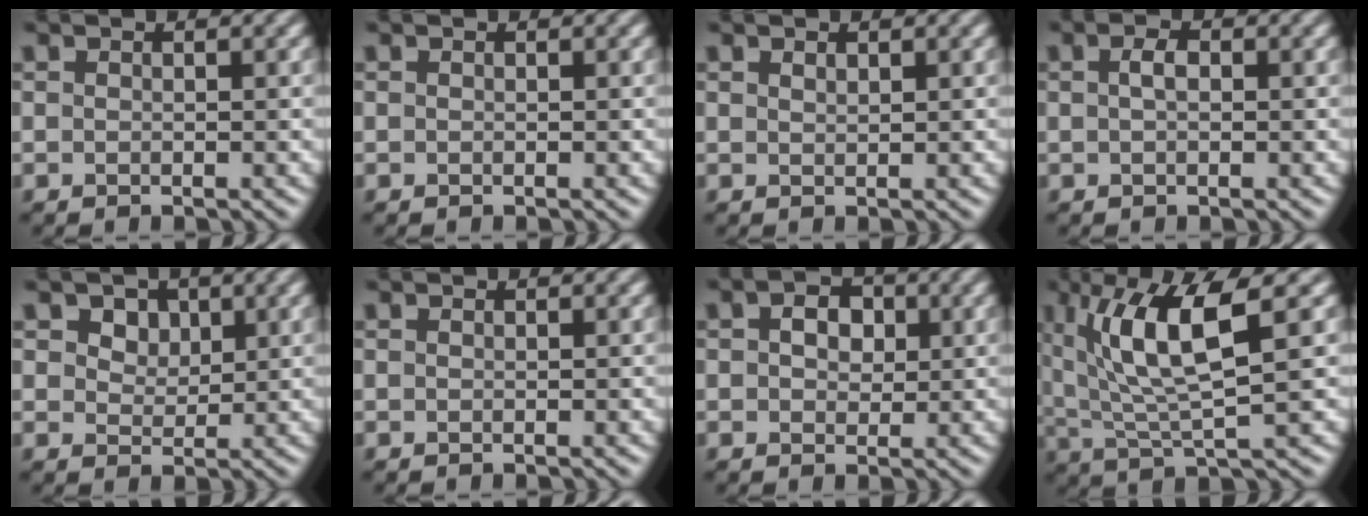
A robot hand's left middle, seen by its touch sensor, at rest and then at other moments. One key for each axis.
{"total": 0.0}
{"total": 0.6, "fx": 0.5, "fy": 0.2, "fz": 0.3, "tx": -0.004, "ty": -0.002, "tz": 0.012}
{"total": 1.3, "fx": 0.2, "fy": 0.7, "fz": 1.1, "tx": -0.022, "ty": 0.003, "tz": 0.001}
{"total": 2.7, "fx": 1.5, "fy": 1.9, "fz": 1.2, "tx": -0.029, "ty": -0.009, "tz": 0.028}
{"total": 0.0}
{"total": 3.0, "fx": 0.8, "fy": 2.2, "fz": 1.9, "tx": -0.029, "ty": 0.003, "tz": 0.007}
{"total": 8.3, "fx": 3.1, "fy": 2.0, "fz": 7.4, "tx": -0.144, "ty": 0.001, "tz": 0.059}